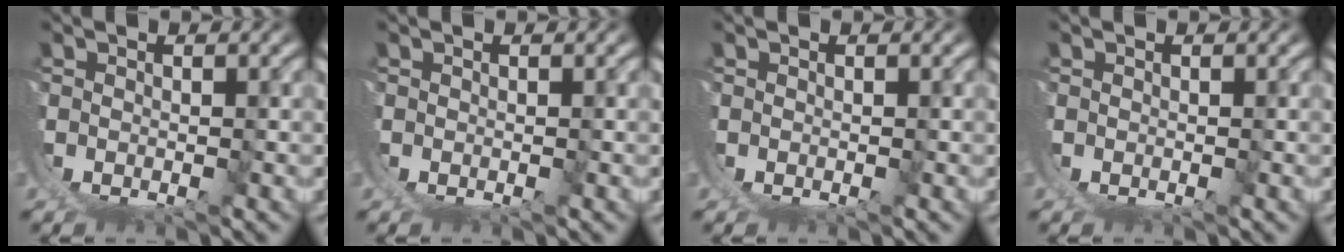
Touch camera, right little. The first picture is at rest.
{"total": 0.0}
{"total": 0.0}
{"total": 0.0}